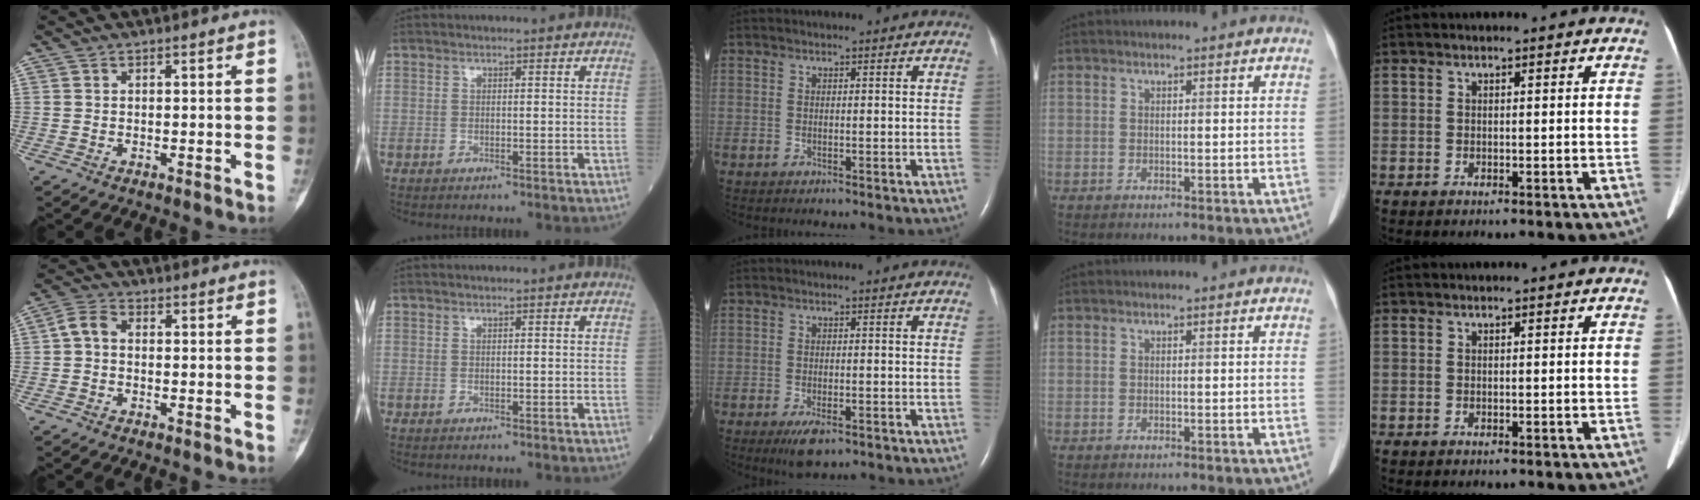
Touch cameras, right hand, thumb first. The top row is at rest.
{"thumb": {"total": 3.6, "force": [-0.2, 2.4, 2.7], "torque": [-0.049, 0.011, -0.015]}, "middle": {"total": 3.6, "force": [-2.1, 1.2, 2.7], "torque": [-0.054, -0.005, -0.030]}}